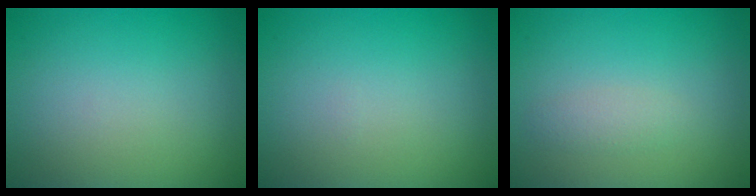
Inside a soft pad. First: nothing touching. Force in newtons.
{"total": 0.0}
{"total": 1.1, "press": 1.1, "slide": 0.0}